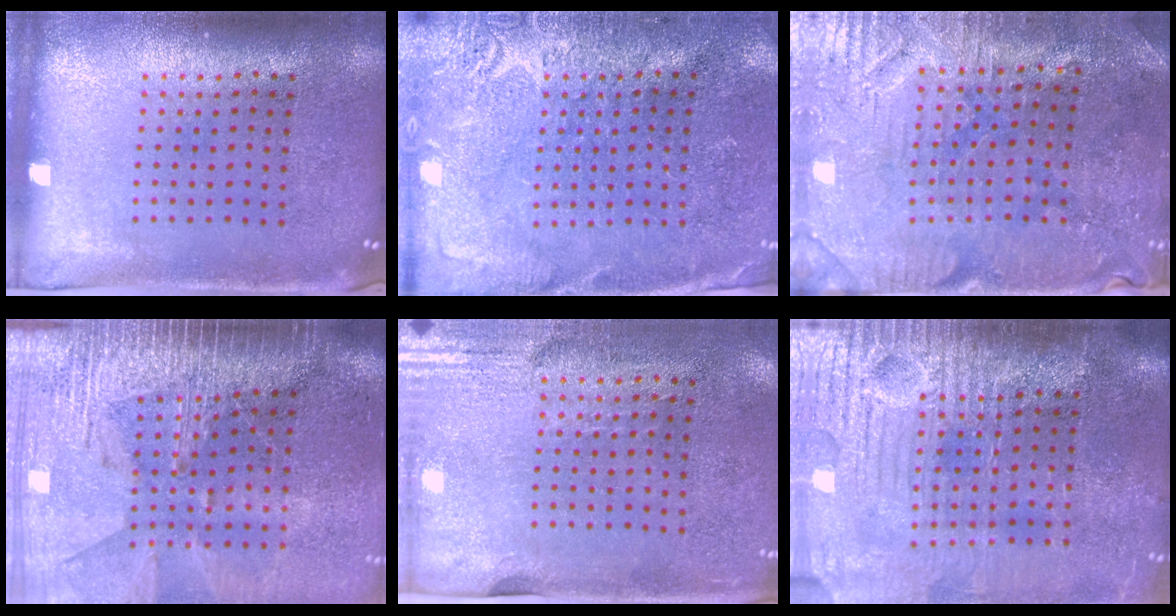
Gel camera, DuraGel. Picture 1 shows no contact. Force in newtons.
{"total": 2.7, "press": 2.6, "slide": 0.5}
{"total": 1.4, "press": 1.4, "slide": 0.4}
{"total": 3.9, "press": 3.4, "slide": 1.8}
{"total": 2.9, "press": 2.4, "slide": 1.6}
{"total": 4.6, "press": 4.0, "slide": 2.2}